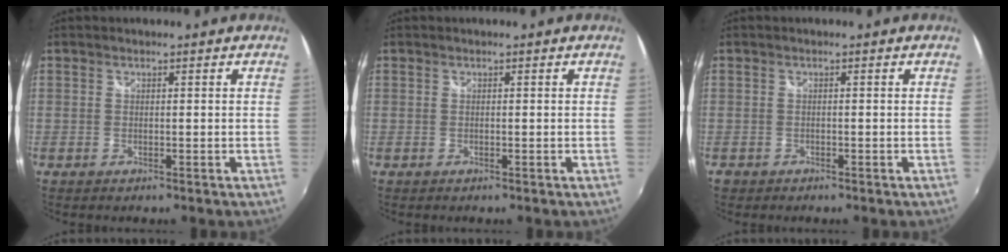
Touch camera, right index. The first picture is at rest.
{"total": 0.0}
{"total": 1.2, "force": [-0.8, 1.0, 0.0], "torque": [-0.006, 0.001, -0.013]}